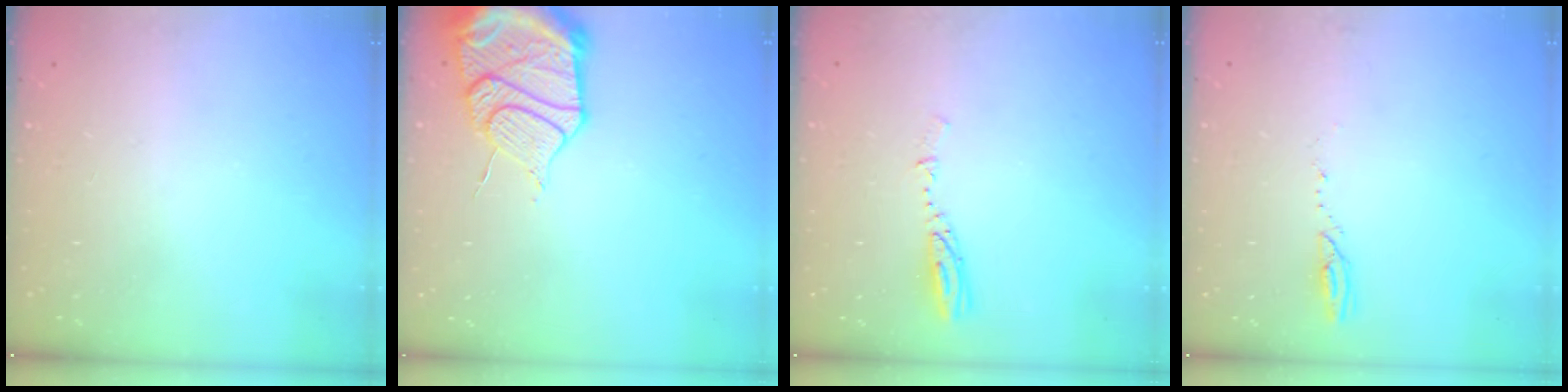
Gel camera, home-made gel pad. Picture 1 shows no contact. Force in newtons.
{"total": 16.9, "press": 16.3, "slide": 4.2}
{"total": 3.7, "press": 3.7, "slide": 0.4}
{"total": 2.6, "press": 2.6, "slide": 0.3}